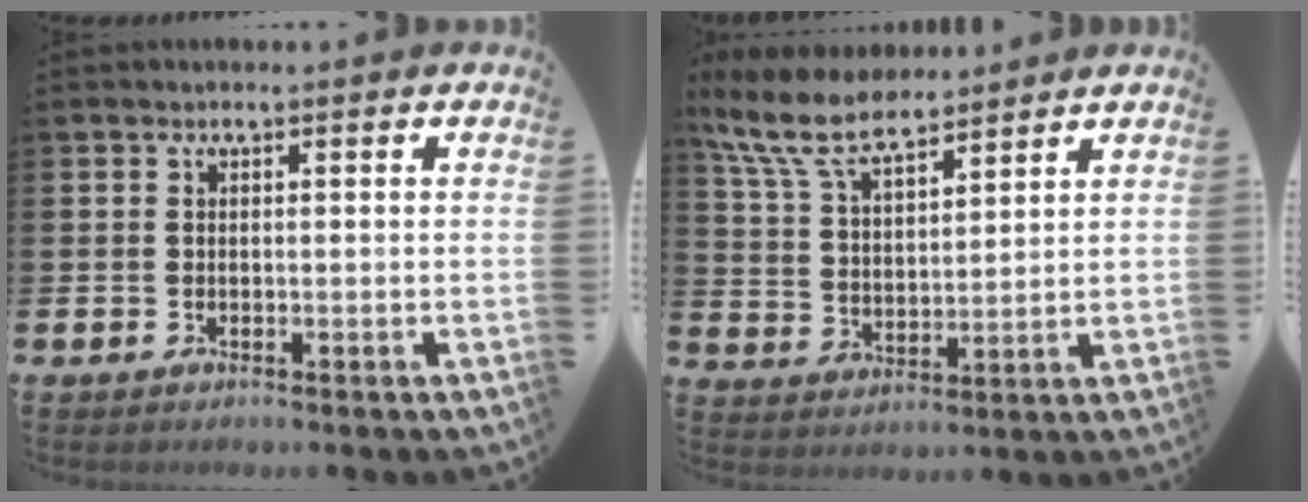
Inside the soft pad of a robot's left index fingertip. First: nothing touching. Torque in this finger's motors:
{"motor_torque": [1.02, -1.07, 0.67, 0.21]}